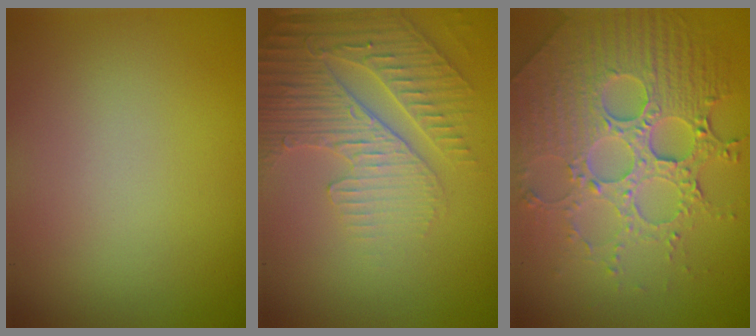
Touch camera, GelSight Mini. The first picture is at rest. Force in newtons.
{"total": 4.7, "press": 3.9, "slide": 2.7}
{"total": 8.2, "press": 5.9, "slide": 5.7}